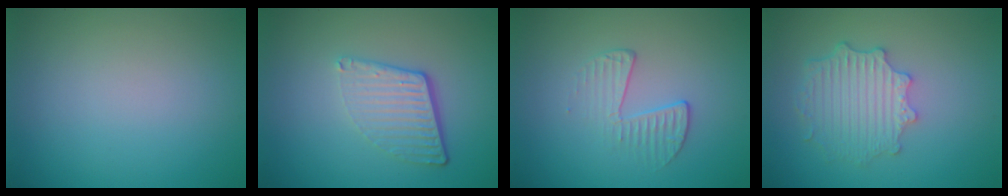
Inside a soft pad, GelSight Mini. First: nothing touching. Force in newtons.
{"total": 4.4, "press": 2.9, "slide": 3.3}
{"total": 2.1, "press": 1.0, "slide": 1.8}
{"total": 4.3, "press": 3.5, "slide": 2.5}